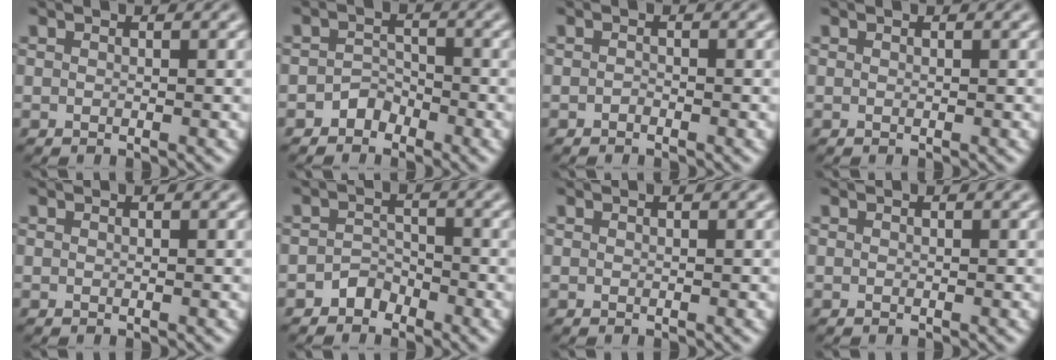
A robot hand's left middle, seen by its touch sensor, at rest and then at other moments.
{"total": 1.7, "force": [-1.3, 1.1, 0.2], "torque": [0.003, 0.010, -0.024]}
{"total": 0.5, "force": [-0.4, 0.3, 0.2], "torque": [-0.003, -0.001, -0.008]}
{"total": 0.0}
{"total": 0.0}
{"total": 1.7, "force": [-1.3, 1.1, 0.3], "torque": [0.002, 0.009, -0.025]}
{"total": 0.0}
{"total": 0.0}